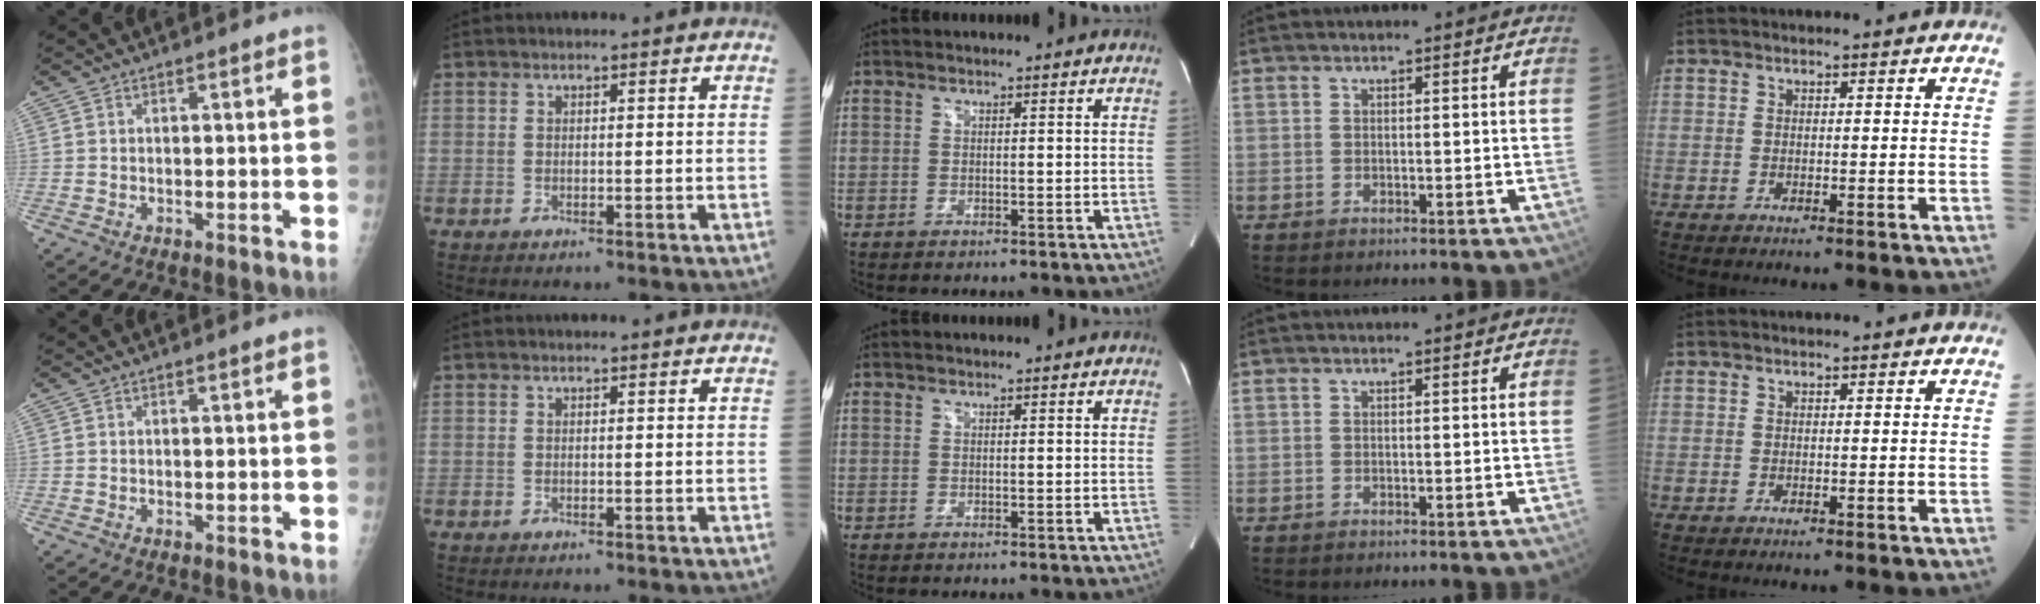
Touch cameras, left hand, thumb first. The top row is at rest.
{}